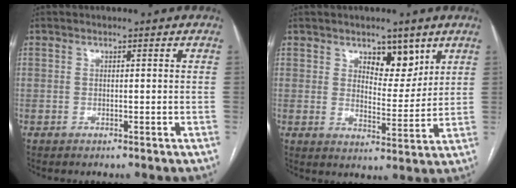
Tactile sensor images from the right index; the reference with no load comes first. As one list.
[{"total": 6.4, "force": [4.0, 3.1, 4.0], "torque": [-0.053, -0.006, 0.064]}]